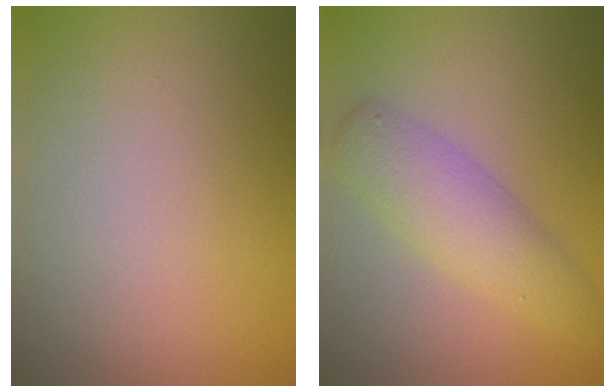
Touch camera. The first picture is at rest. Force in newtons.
{"total": 4.5, "press": 4.5, "slide": 0.1}